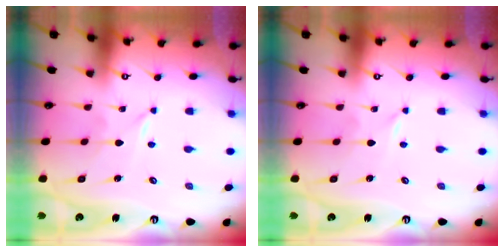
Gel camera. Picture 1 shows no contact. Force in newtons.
{"total": 0.0}